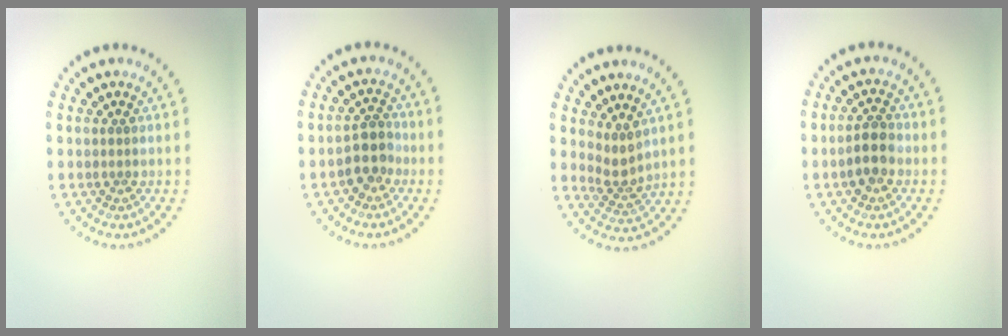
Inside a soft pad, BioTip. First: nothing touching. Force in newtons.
{"total": 2.6, "press": 2.3, "slide": 1.3}
{"total": 2.4, "press": 1.7, "slide": 1.7}
{"total": 2.9, "press": 2.8, "slide": 0.8}